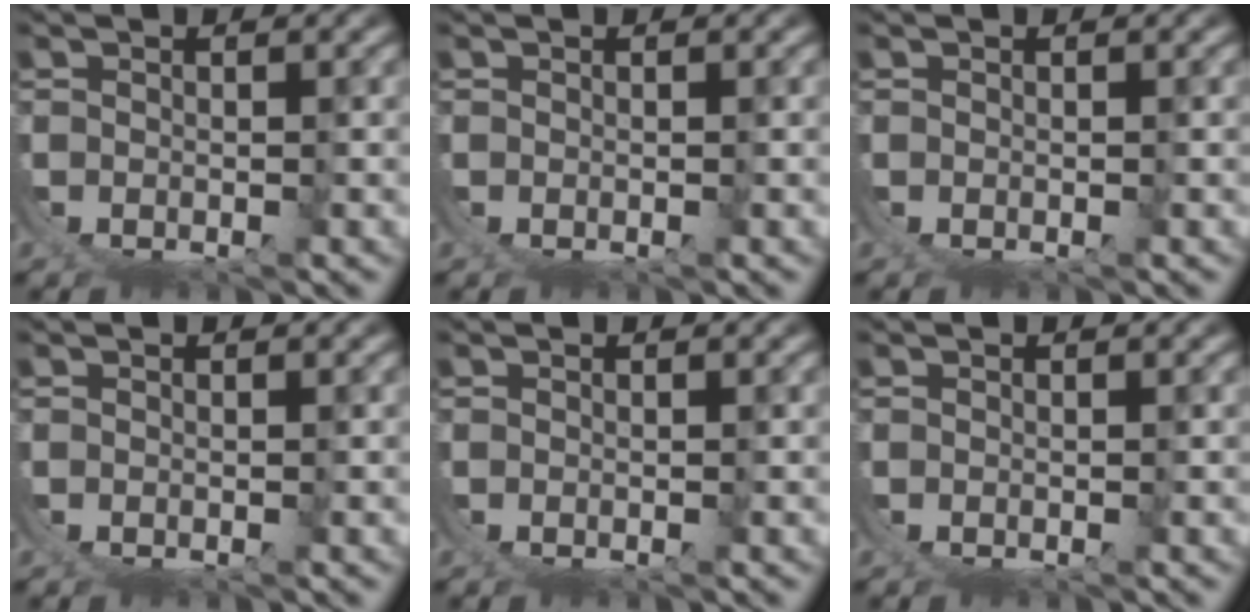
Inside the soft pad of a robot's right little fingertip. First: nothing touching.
{"total": 0.0}
{"total": 0.0}
{"total": 0.0}
{"total": 0.0}
{"total": 0.0}